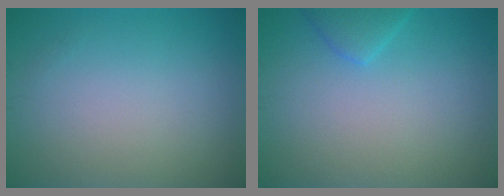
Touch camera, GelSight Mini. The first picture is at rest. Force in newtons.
{"total": 1.8, "press": 1.8, "slide": 0.1}